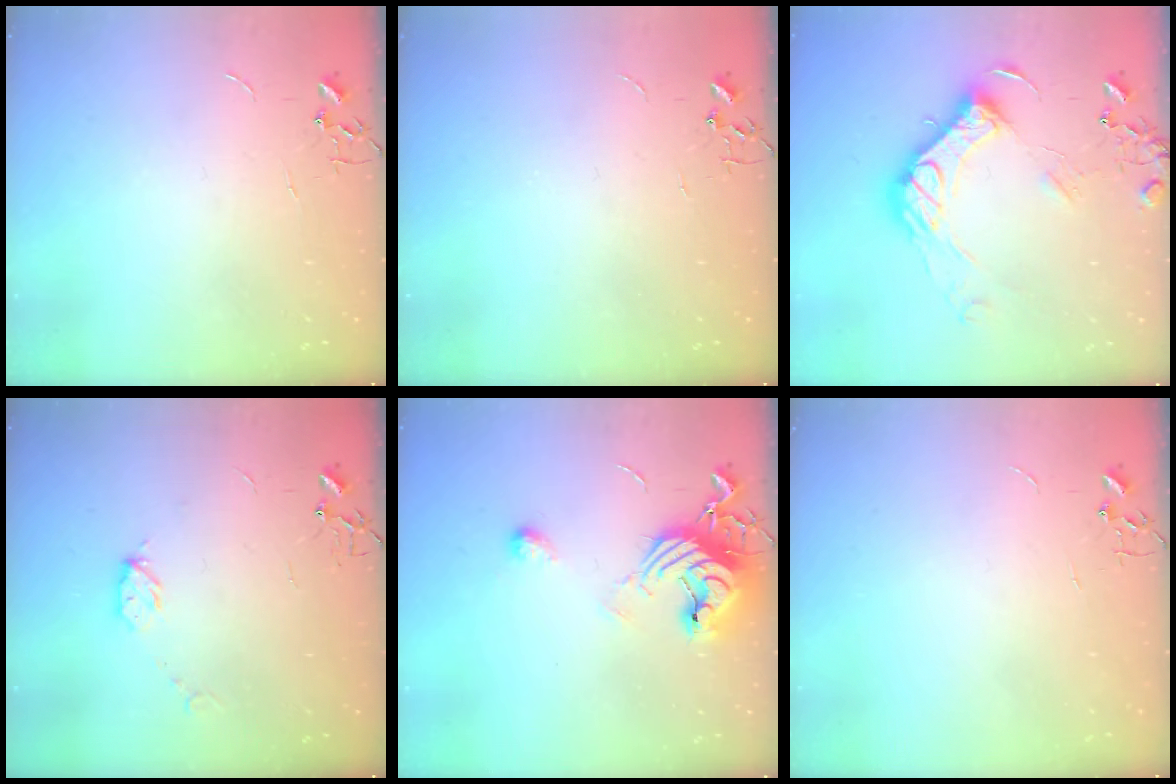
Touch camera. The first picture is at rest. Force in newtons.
{"total": 0.0}
{"total": 16.4, "press": 16.4, "slide": 0.9}
{"total": 5.8, "press": 5.8, "slide": 0.7}
{"total": 12.2, "press": 12.1, "slide": 1.4}
{"total": 0.0}